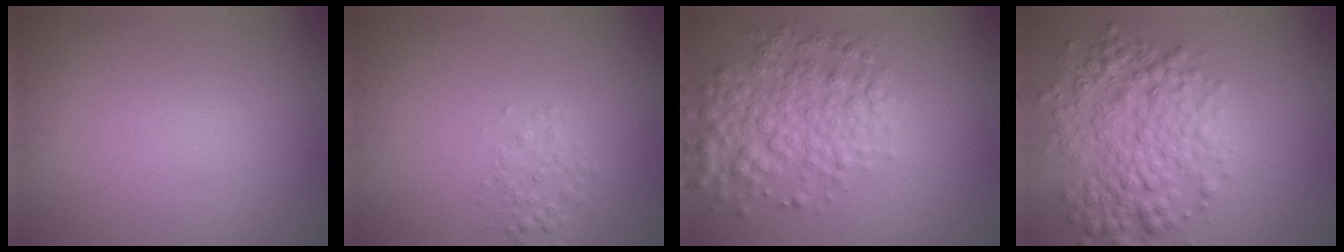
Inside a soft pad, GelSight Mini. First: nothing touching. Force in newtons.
{"total": 1.4, "press": 1.4, "slide": 0.1}
{"total": 5.0, "press": 5.0, "slide": 0.1}
{"total": 5.8, "press": 5.8, "slide": 0.1}